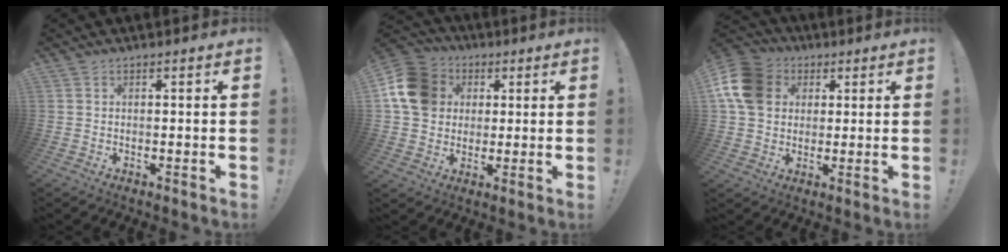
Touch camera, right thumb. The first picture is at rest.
{"total": 15.2, "force": [3.7, 12.6, 7.5], "torque": [-0.117, -0.001, 0.077]}
{"total": 14.2, "force": [3.8, 11.4, 7.5], "torque": [-0.128, -0.010, 0.076]}